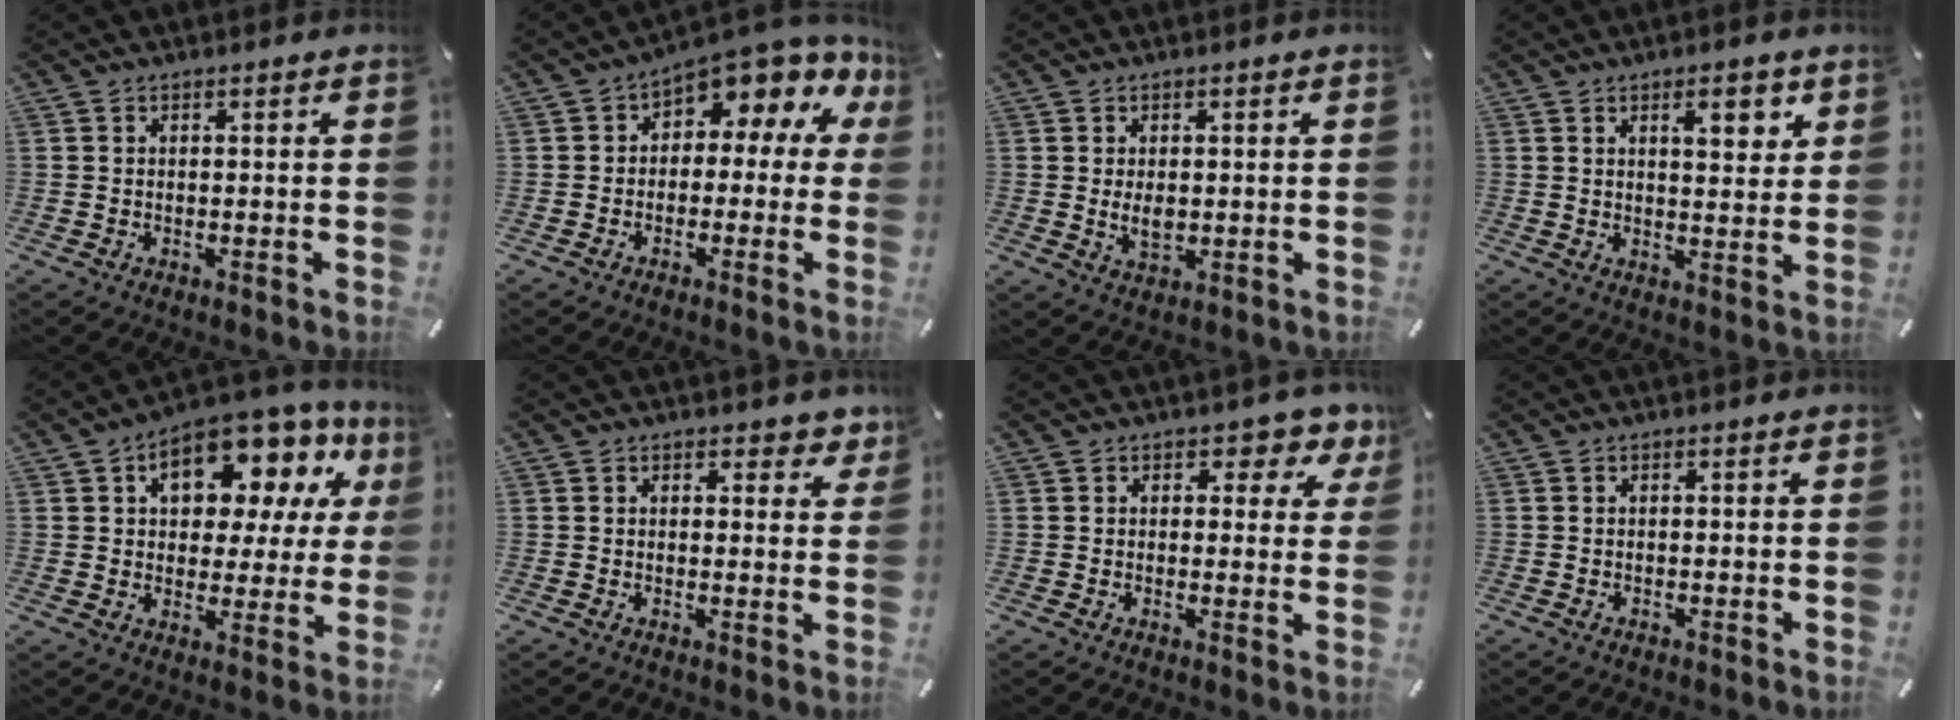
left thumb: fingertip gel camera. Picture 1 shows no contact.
{"total": 6.8, "force": [4.5, 3.3, 3.9], "torque": [-0.062, -0.051, 0.077]}
{"total": 3.9, "force": [0.1, 2.6, 2.9], "torque": [-0.061, -0.005, -0.002]}
{"total": 6.7, "force": [3.4, 2.7, 5.1], "torque": [-0.067, -0.009, 0.051]}
{"total": 14.9, "force": [8.0, 8.6, 9.2], "torque": [-0.139, -0.052, 0.137]}
{"total": 3.8, "force": [2.6, 2.7, 0.6], "torque": [0.012, -0.016, 0.043]}
{"total": 5.6, "force": [3.0, 4.3, 2.1], "torque": [-0.018, -0.021, 0.049]}
{"total": 0.0}